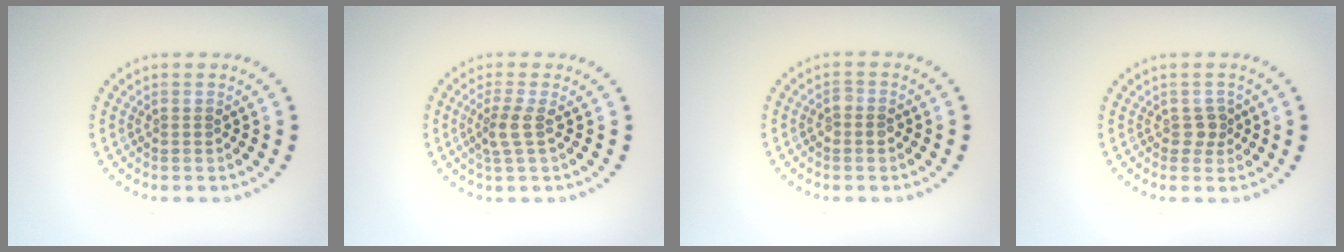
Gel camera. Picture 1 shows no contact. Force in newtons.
{"total": 2.1, "press": 1.6, "slide": 1.3}
{"total": 1.1, "press": 1.1, "slide": 0.1}
{"total": 1.2, "press": 1.0, "slide": 0.7}